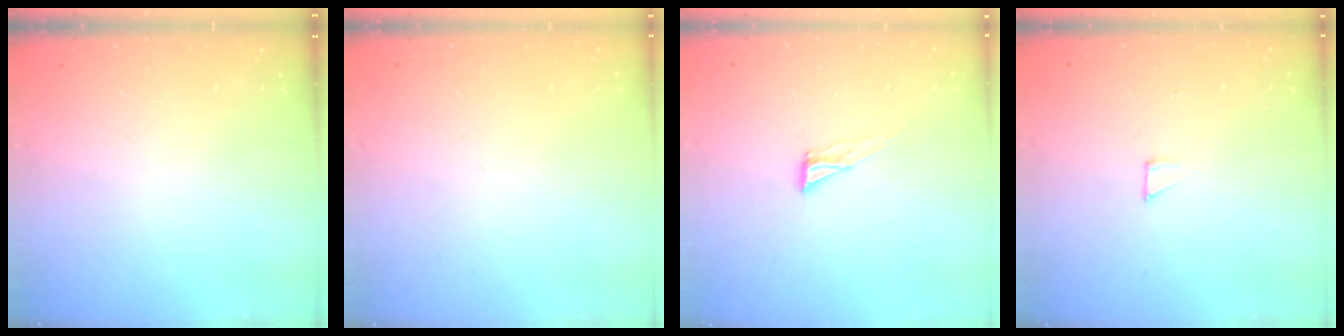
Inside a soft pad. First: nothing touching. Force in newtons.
{"total": 2.7, "press": 2.7, "slide": 0.3}
{"total": 6.5, "press": 6.5, "slide": 0.4}
{"total": 2.1, "press": 2.1, "slide": 0.1}